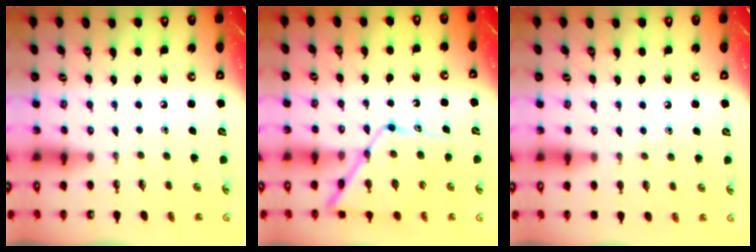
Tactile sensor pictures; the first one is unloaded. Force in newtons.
{"total": 13.1, "press": 13.0, "slide": 1.1}
{"total": 3.8, "press": 3.8, "slide": 0.5}